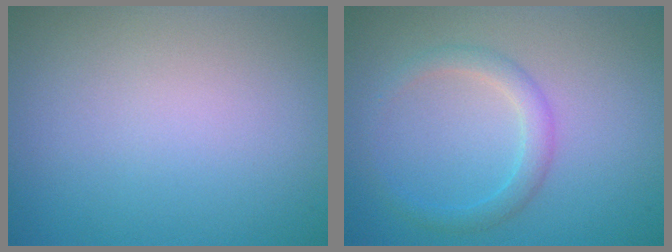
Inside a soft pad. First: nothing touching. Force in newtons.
{"total": 2.1, "press": 2.1, "slide": 0.1}